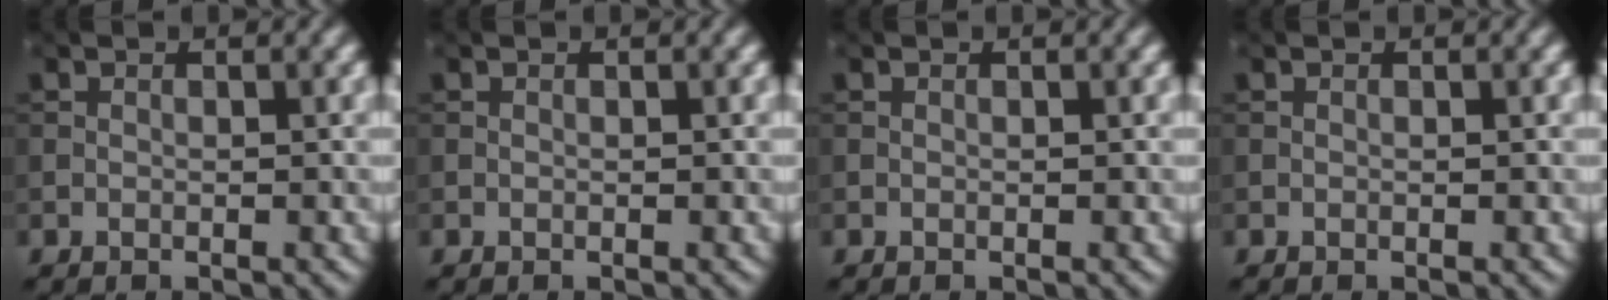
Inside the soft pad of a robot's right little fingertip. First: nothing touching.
{"total": 0.0}
{"total": 0.0}
{"total": 0.0}